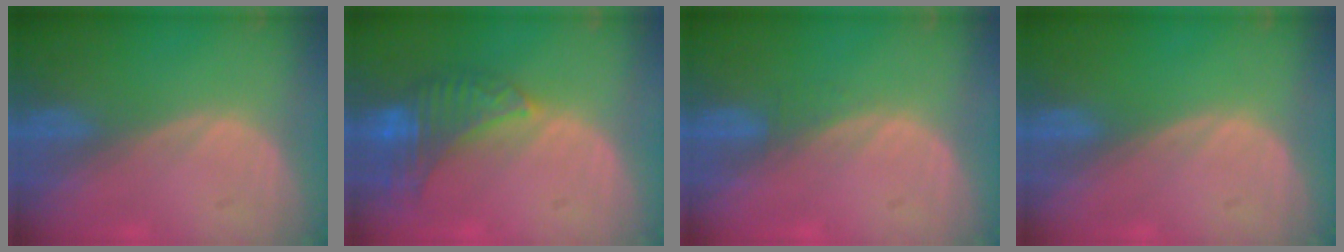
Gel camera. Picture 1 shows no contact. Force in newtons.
{"total": 8.1, "press": 7.3, "slide": 3.5}
{"total": 1.0, "press": 0.9, "slide": 0.3}
{"total": 0.0}